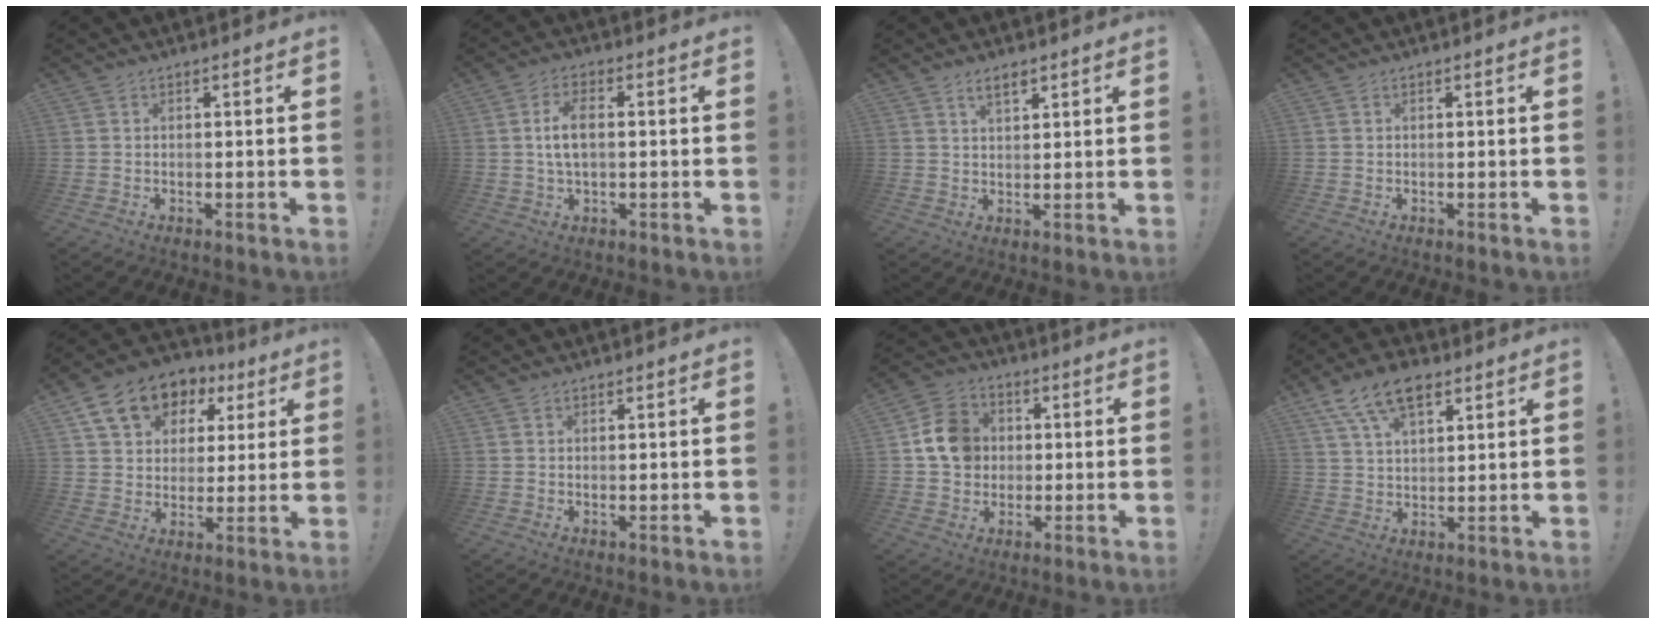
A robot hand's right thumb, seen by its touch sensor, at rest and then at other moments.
{"total": 6.9, "force": [0.4, 3.5, 6.0], "torque": [-0.105, 0.007, 0.007]}
{"total": 3.9, "force": [2.5, 1.5, 2.5], "torque": [-0.032, -0.015, 0.041]}
{"total": 0.0}
{"total": 14.6, "force": [7.6, 10.5, 6.7], "torque": [-0.111, -0.029, 0.146]}
{"total": 0.7, "force": [0.7, 0.3, 0.1], "torque": [0.007, -0.004, 0.012]}
{"total": 11.7, "force": [1.6, 10.4, 5.1], "torque": [-0.071, 0.007, 0.036]}
{"total": 11.9, "force": [7.0, 6.2, 7.4], "torque": [-0.129, -0.018, 0.131]}